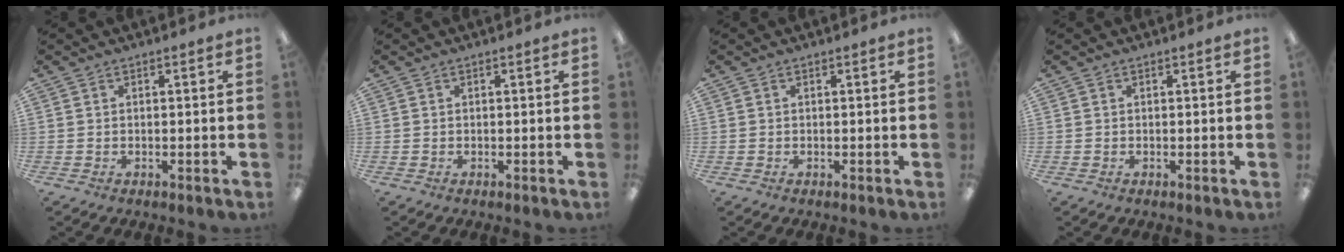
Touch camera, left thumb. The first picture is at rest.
{"total": 0.0}
{"total": 0.0}
{"total": 0.0}